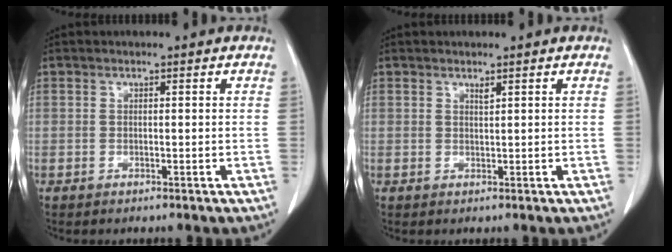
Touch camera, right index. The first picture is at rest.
{"total": 0.7, "force": [0.6, 0.1, 0.4], "torque": [-0.009, -0.006, 0.010]}